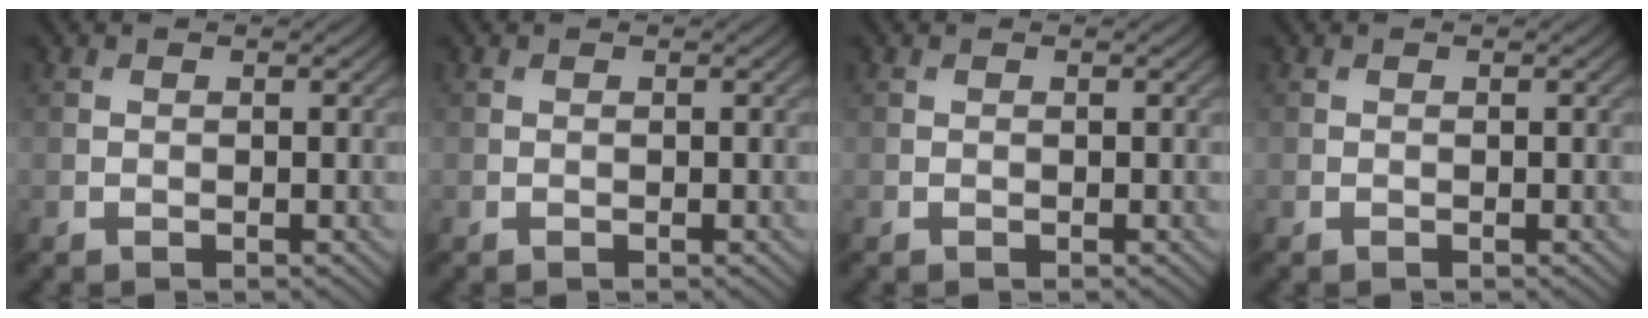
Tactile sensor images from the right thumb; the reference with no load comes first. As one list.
[{"total": 0.0}, {"total": 0.0}, {"total": 0.0}]